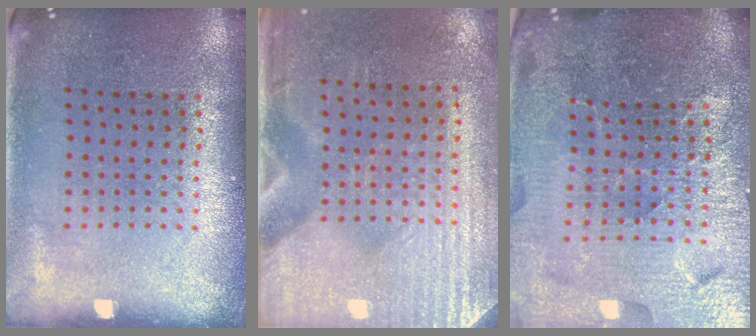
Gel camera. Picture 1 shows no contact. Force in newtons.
{"total": 3.0, "press": 2.6, "slide": 1.5}
{"total": 5.6, "press": 5.1, "slide": 2.3}